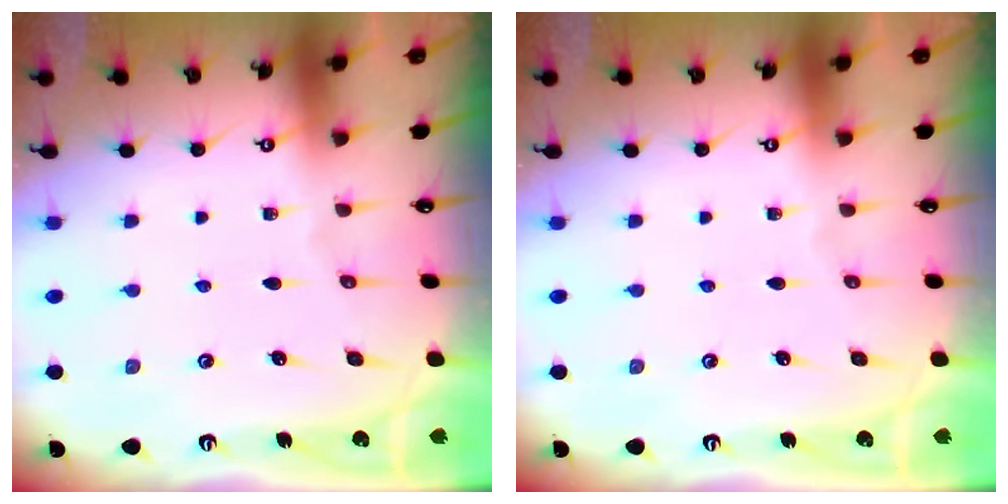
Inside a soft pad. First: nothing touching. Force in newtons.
{"total": 0.0}